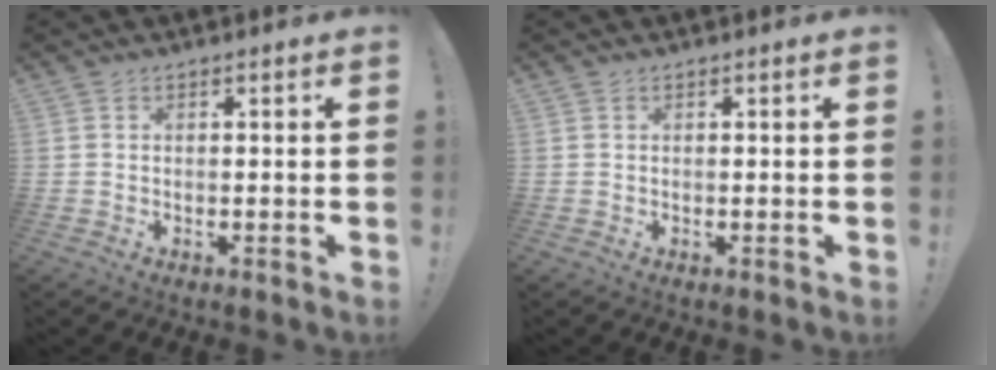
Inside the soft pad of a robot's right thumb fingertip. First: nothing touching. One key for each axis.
{"total": 0.0}